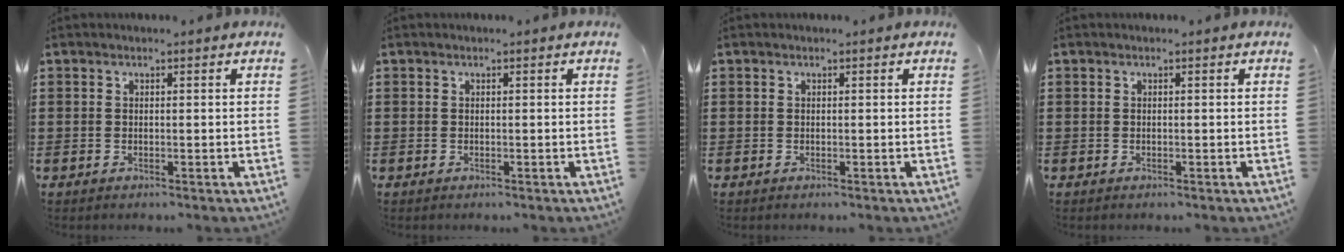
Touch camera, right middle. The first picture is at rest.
{"total": 0.0}
{"total": 0.0}
{"total": 0.0}